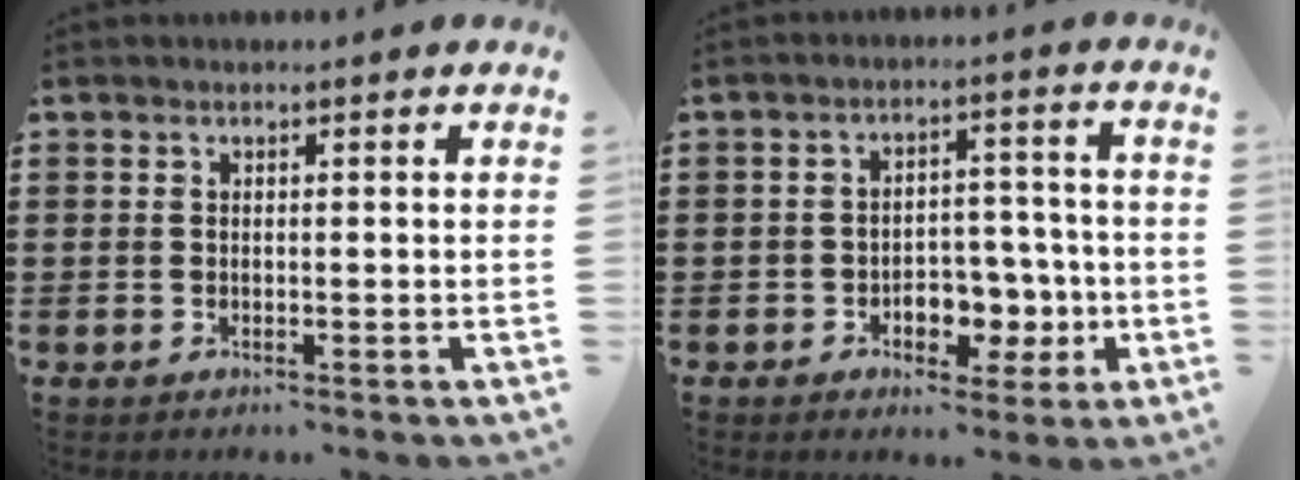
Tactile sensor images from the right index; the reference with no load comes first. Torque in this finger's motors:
{"motor_torque": [0.14, -0.13, 0.29, 0.05]}